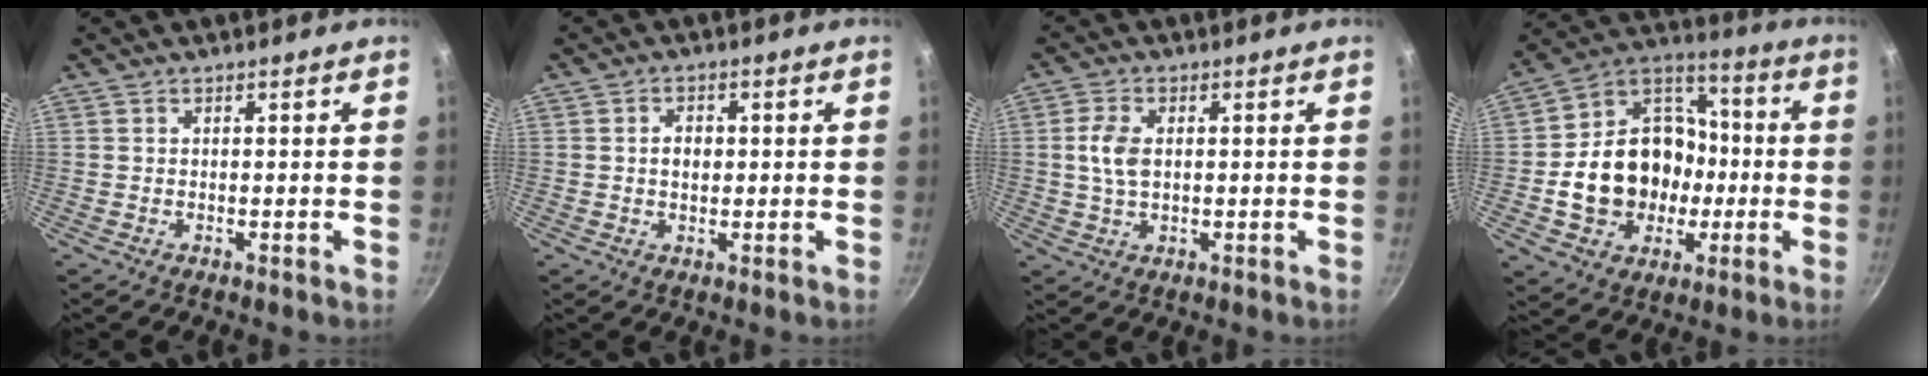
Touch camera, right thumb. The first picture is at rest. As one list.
[{"total": 3.0, "force": [0.2, 2.3, 2.0], "torque": [-0.018, 0.004, 0.002]}, {"total": 5.4, "force": [0.6, 3.3, 4.2], "torque": [-0.080, 0.003, 0.010]}, {"total": 20.2, "force": [-2.7, 16.7, 11.1], "torque": [-0.160, 0.052, -0.040]}]